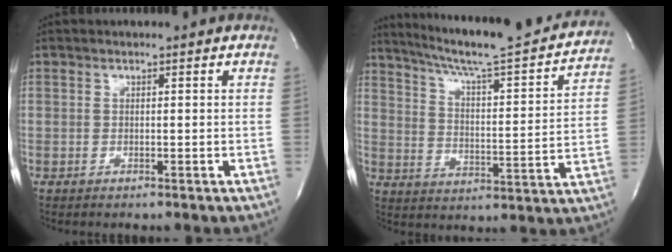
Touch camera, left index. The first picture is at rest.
{"total": 23.3, "force": [20.8, 1.5, 10.5], "torque": [-0.166, -0.029, 0.281]}